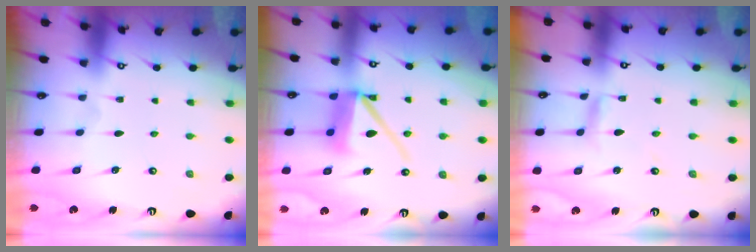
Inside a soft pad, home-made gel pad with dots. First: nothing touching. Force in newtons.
{"total": 10.6, "press": 10.5, "slide": 1.4}
{"total": 2.2, "press": 2.2, "slide": 0.2}